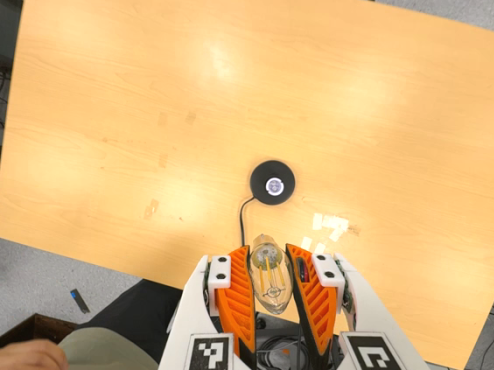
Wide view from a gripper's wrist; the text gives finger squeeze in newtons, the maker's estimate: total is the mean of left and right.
{"total": 19.8, "left": 22.0, "right": 17.7}